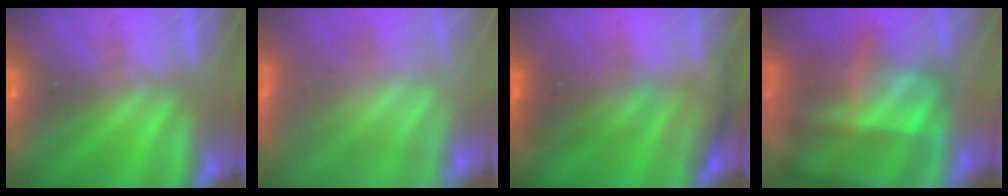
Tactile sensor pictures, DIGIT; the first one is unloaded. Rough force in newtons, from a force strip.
{"total": 4.1}
{"total": 2.7}
{"total": 7.8}